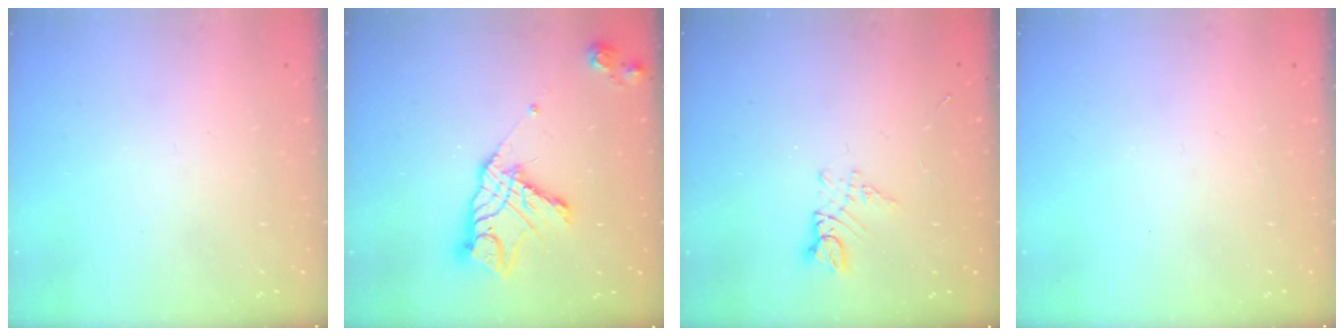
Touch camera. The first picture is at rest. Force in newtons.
{"total": 13.2, "press": 13.1, "slide": 1.1}
{"total": 3.7, "press": 3.7, "slide": 0.5}
{"total": 0.0}